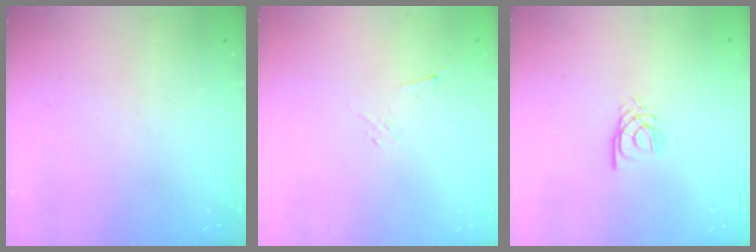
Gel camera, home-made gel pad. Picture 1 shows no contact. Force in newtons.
{"total": 2.9, "press": 2.8, "slide": 0.8}
{"total": 2.8, "press": 2.8, "slide": 0.3}